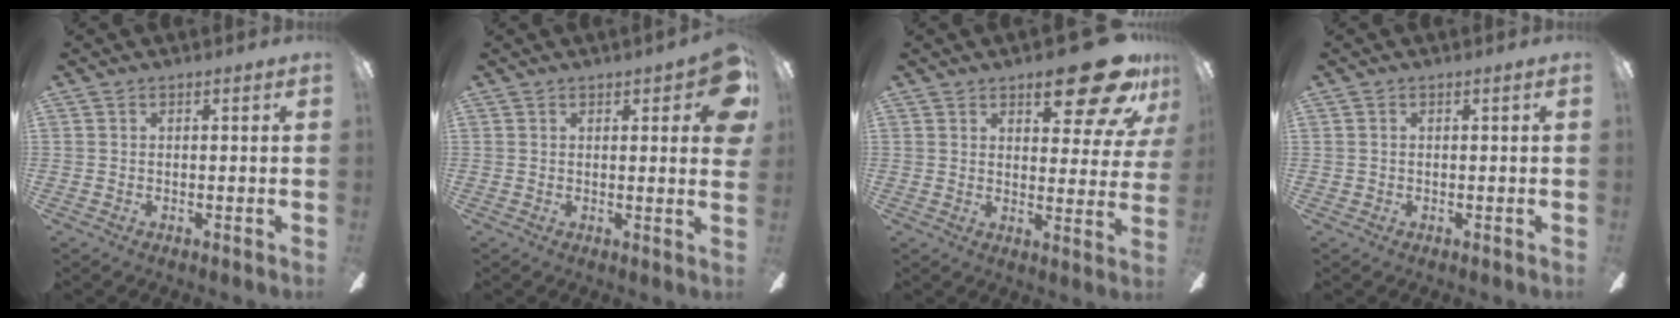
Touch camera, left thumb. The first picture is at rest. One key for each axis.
{"total": 7.4, "fx": 3.3, "fy": 2.2, "fz": 6.2, "tx": -0.070, "ty": -0.015, "tz": 0.050}
{"total": 18.0, "fx": 11.2, "fy": 6.9, "fz": 12.4, "tx": -0.143, "ty": -0.072, "tz": 0.178}
{"total": 0.0}